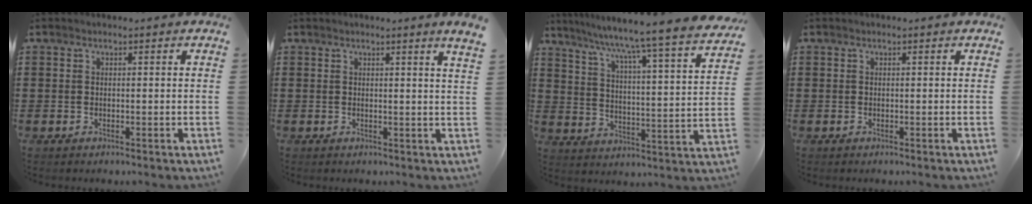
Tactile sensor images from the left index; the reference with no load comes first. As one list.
[{"total": 1.6, "force": [1.2, -0.8, 0.8], "torque": [-0.015, -0.007, 0.021]}, {"total": 6.0, "force": [5.3, -1.4, 2.3], "torque": [-0.071, -0.055, 0.076]}, {"total": 0.0}]